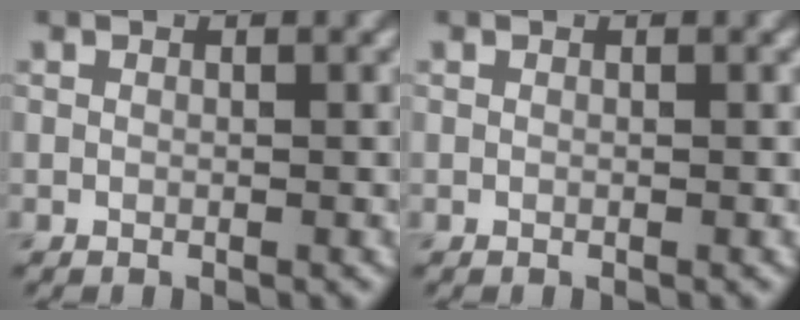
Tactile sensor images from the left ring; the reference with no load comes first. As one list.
[{"total": 0.0}]